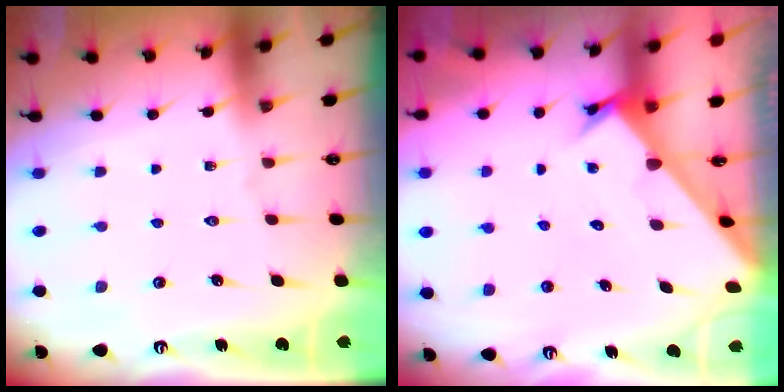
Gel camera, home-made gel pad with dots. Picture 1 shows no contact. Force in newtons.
{"total": 2.4, "press": 2.4, "slide": 0.2}